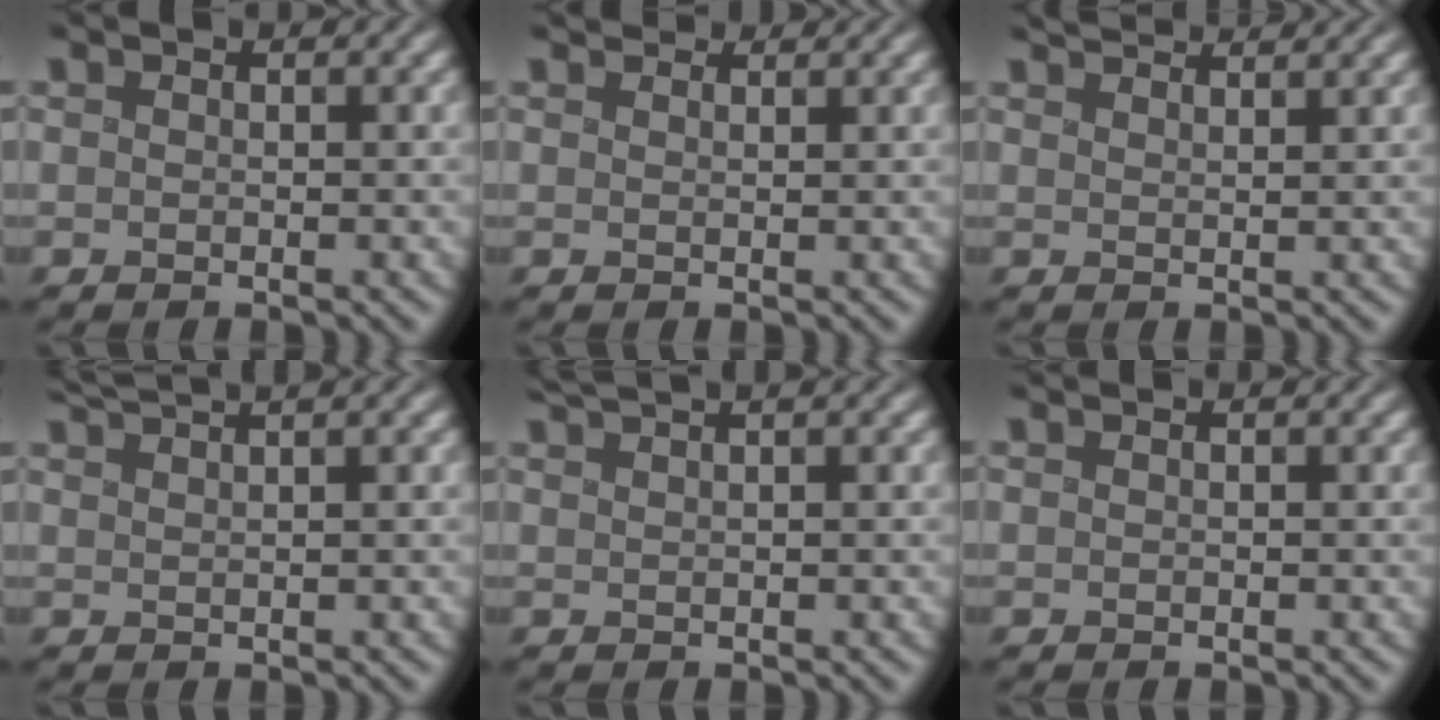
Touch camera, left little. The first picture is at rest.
{"total": 2.5, "force": [2.3, 0.7, 0.6], "torque": [-0.025, 0.006, 0.039]}
{"total": 3.0, "force": [2.9, -0.1, 0.8], "torque": [-0.023, 0.012, 0.043]}
{"total": 2.7, "force": [2.5, -0.5, 0.9], "torque": [-0.026, 0.019, 0.051]}
{"total": 2.2, "force": [2.0, -0.3, 0.9], "torque": [-0.024, 0.016, 0.039]}
{"total": 0.0}